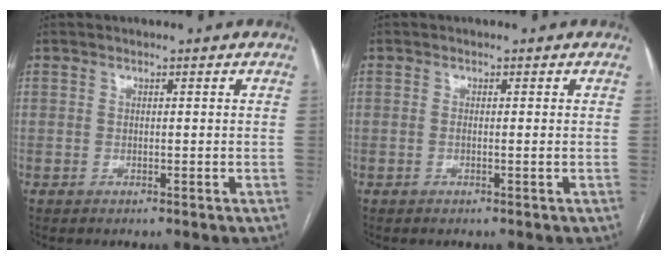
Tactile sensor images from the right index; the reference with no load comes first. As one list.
[{"total": 0.7, "force": [-0.1, -0.1, 0.7], "torque": [-0.014, 0.000, -0.001]}]